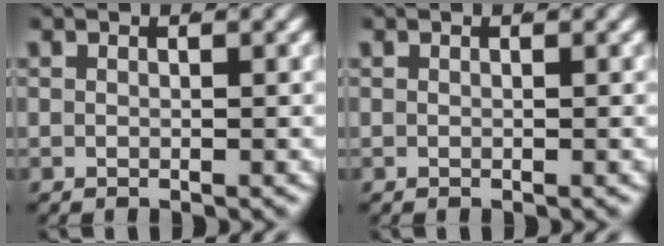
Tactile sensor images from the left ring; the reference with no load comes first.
{"total": 0.0}